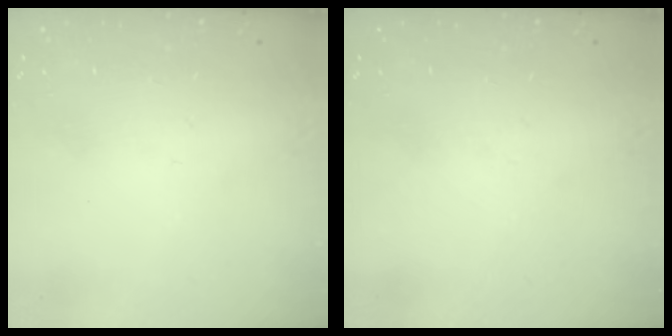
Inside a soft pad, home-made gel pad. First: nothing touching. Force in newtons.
{"total": 0.0}